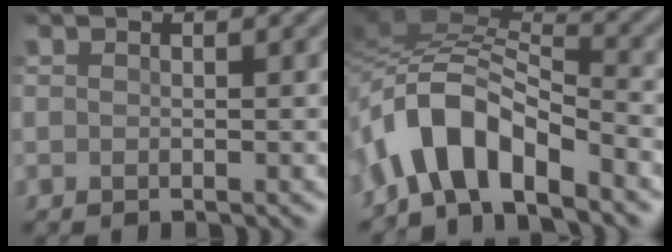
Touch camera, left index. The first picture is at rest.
{"total": 8.4, "force": [-4.7, 3.6, 6.0], "torque": [-0.102, 0.014, -0.101]}